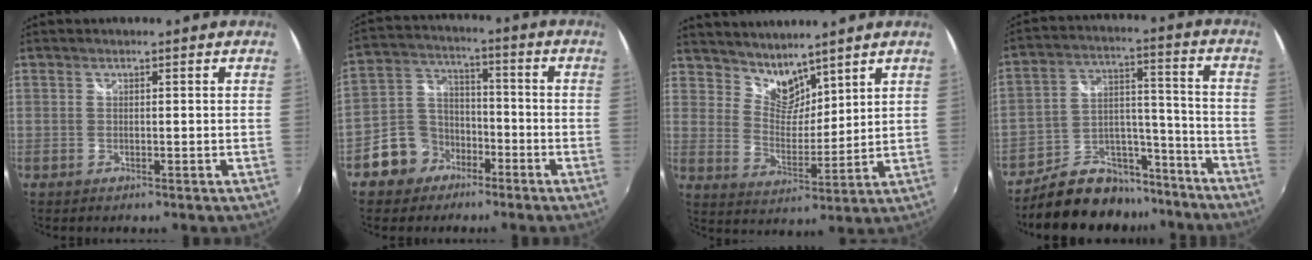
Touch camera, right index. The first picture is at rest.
{"total": 9.5, "force": [-5.5, 7.4, 2.0], "torque": [-0.060, 0.033, -0.093]}
{"total": 7.3, "force": [6.4, 3.0, 1.8], "torque": [-0.021, -0.002, 0.121]}
{"total": 15.4, "force": [-12.6, 7.6, 4.5], "torque": [-0.083, 0.053, -0.184]}